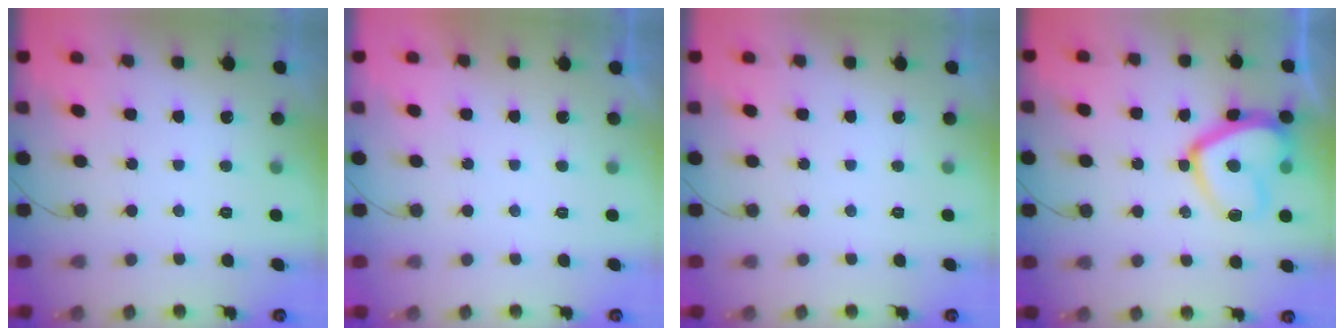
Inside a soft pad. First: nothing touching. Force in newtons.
{"total": 2.2, "press": 2.2, "slide": 0.4}
{"total": 0.0}
{"total": 14.5, "press": 14.5, "slide": 1.2}